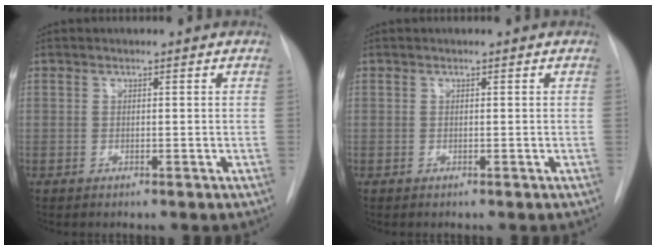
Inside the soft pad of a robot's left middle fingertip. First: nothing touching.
{"total": 0.0}